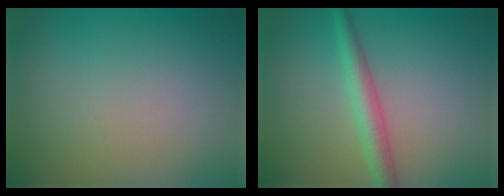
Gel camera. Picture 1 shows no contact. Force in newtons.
{"total": 3.0, "press": 3.0, "slide": 0.0}